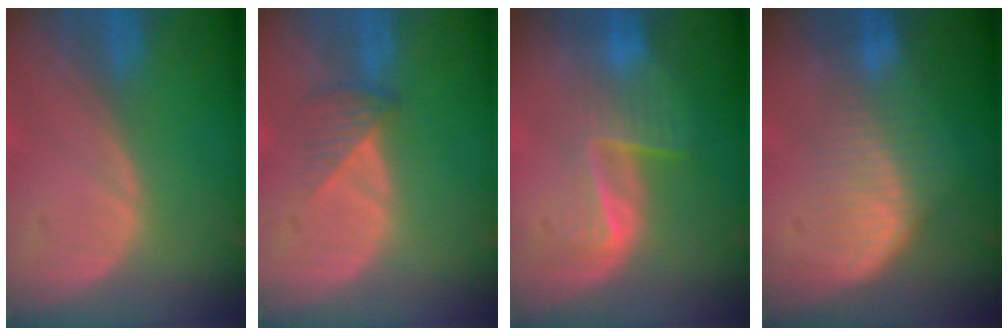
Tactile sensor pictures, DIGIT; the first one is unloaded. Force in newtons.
{"total": 3.1, "press": 2.9, "slide": 1.3}
{"total": 6.6, "press": 5.5, "slide": 3.6}
{"total": 6.5, "press": 6.0, "slide": 2.4}